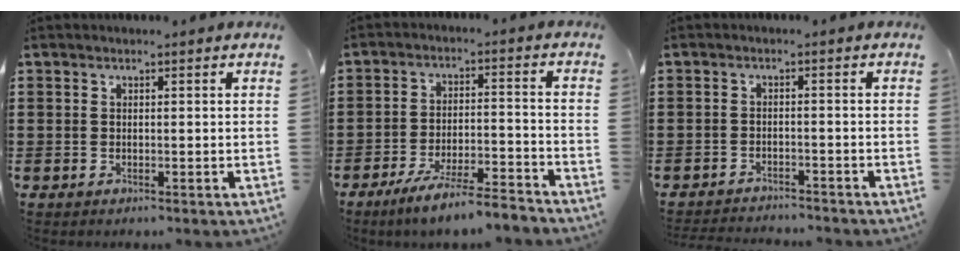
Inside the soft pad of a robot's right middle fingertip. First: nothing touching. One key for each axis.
{"total": 6.6, "fx": -5.8, "fy": 0.0, "fz": 3.1, "tx": -0.059, "ty": -0.008, "tz": -0.111}
{"total": 2.4, "fx": -2.4, "fy": 0.1, "fz": 0.0, "tx": -0.005, "ty": 0.000, "tz": -0.051}